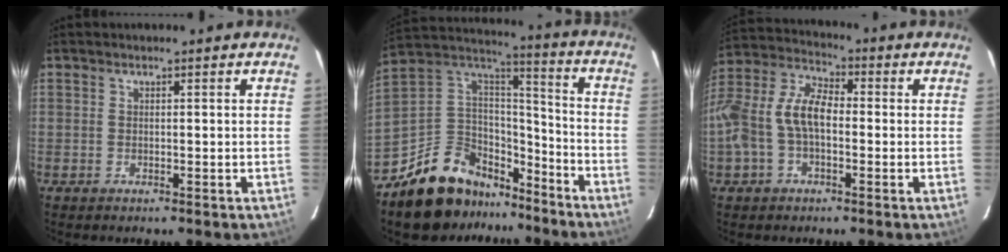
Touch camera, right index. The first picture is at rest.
{"total": 19.0, "force": [-14.1, 10.4, 7.4], "torque": [-0.165, 0.044, -0.220]}
{"total": 12.4, "force": [-2.0, 7.0, 10.0], "torque": [-0.211, 0.020, -0.043]}